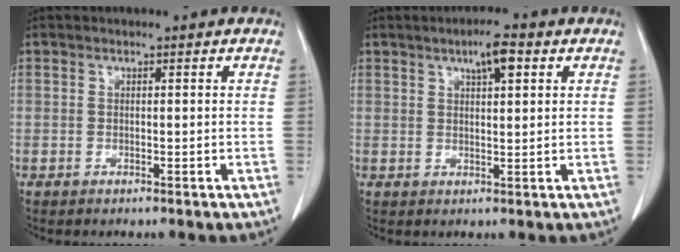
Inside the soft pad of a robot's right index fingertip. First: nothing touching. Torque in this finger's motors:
{"motor_torque": [0.06, 0.15, 0.04, 0.04]}